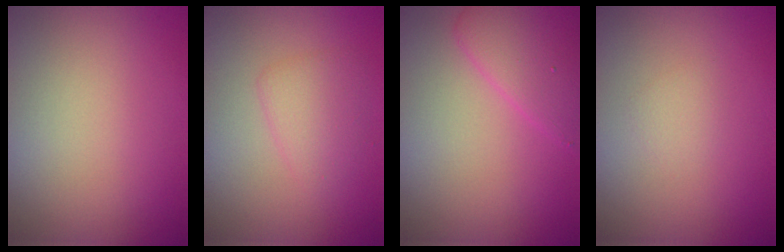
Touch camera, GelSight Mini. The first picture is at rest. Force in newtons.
{"total": 2.1, "press": 2.1, "slide": 0.0}
{"total": 3.9, "press": 3.9, "slide": 0.1}
{"total": 0.8, "press": 0.8, "slide": 0.1}